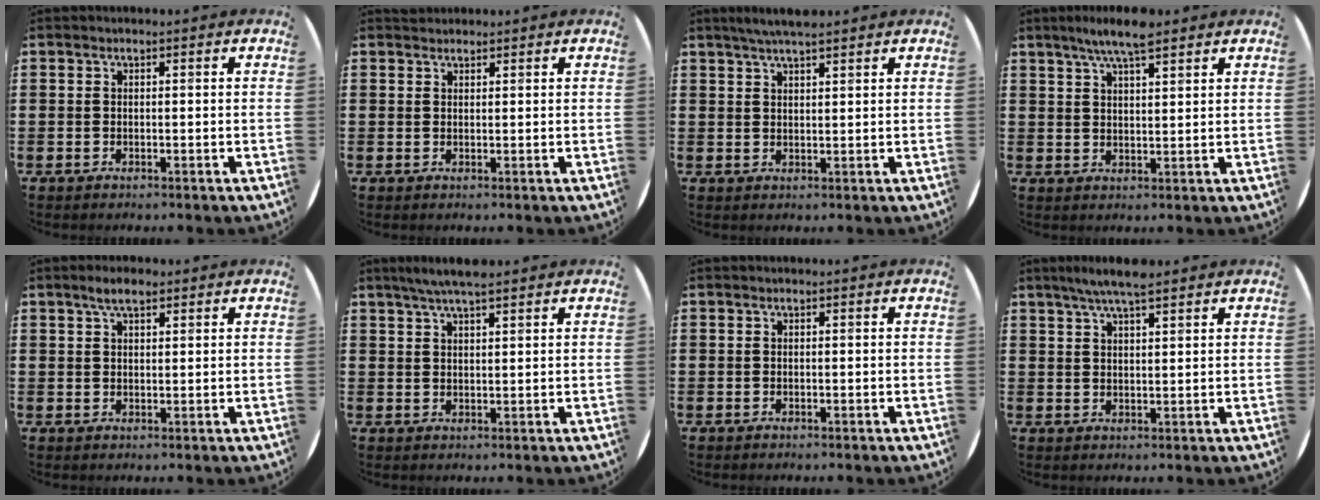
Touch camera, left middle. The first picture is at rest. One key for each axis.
{"total": 0.9, "fx": 0.9, "fy": 0.3, "fz": -0.1, "tx": 0.009, "ty": -0.001, "tz": 0.016}
{"total": 3.3, "fx": 3.0, "fy": 0.2, "fz": 1.5, "tx": -0.034, "ty": 0.000, "tz": 0.053}
{"total": 5.6, "fx": 4.6, "fy": 0.8, "fz": 3.1, "tx": -0.070, "ty": -0.005, "tz": 0.080}
{"total": 3.3, "fx": 2.5, "fy": 1.3, "fz": 1.9, "tx": -0.032, "ty": 0.003, "tz": 0.042}
{"total": 4.1, "fx": 3.5, "fy": 0.5, "fz": 2.2, "tx": -0.049, "ty": 0.000, "tz": 0.062}
{"total": 0.0}
{"total": 4.8, "fx": 4.1, "fy": 0.6, "fz": 2.5, "tx": -0.049, "ty": -0.006, "tz": 0.070}